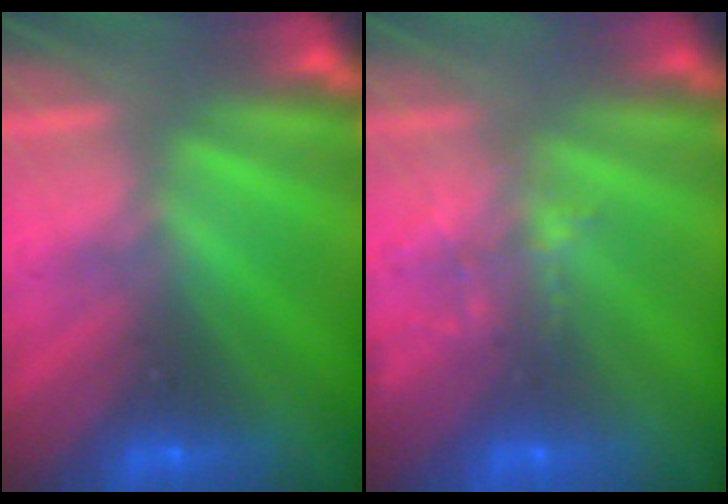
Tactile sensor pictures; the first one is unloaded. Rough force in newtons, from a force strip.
{"total": 1.6}